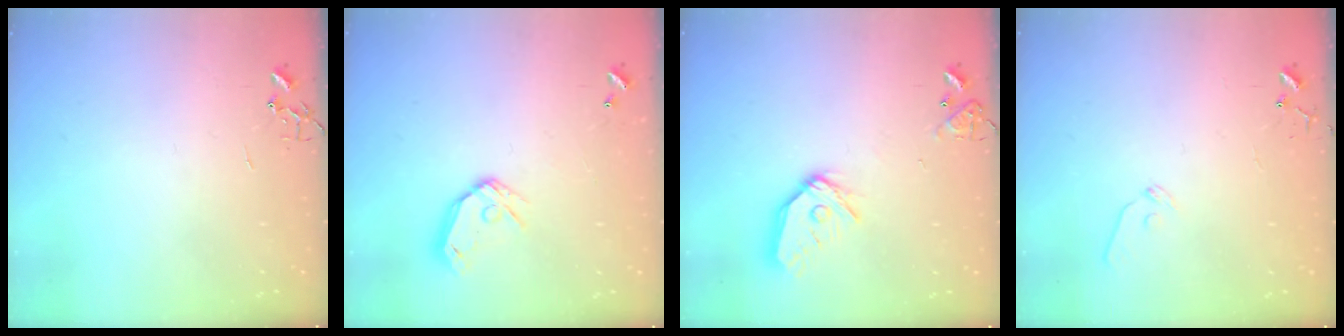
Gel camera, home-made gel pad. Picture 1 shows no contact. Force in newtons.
{"total": 10.4, "press": 10.2, "slide": 1.6}
{"total": 13.7, "press": 13.6, "slide": 1.7}
{"total": 6.9, "press": 6.9, "slide": 0.7}